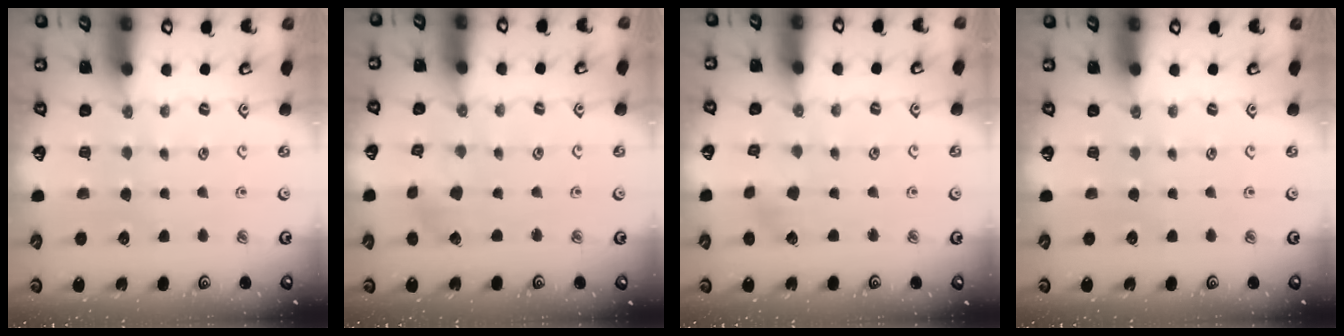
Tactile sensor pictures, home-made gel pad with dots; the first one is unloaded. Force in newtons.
{"total": 2.7, "press": 2.7, "slide": 0.3}
{"total": 2.5, "press": 2.4, "slide": 0.7}
{"total": 0.0}